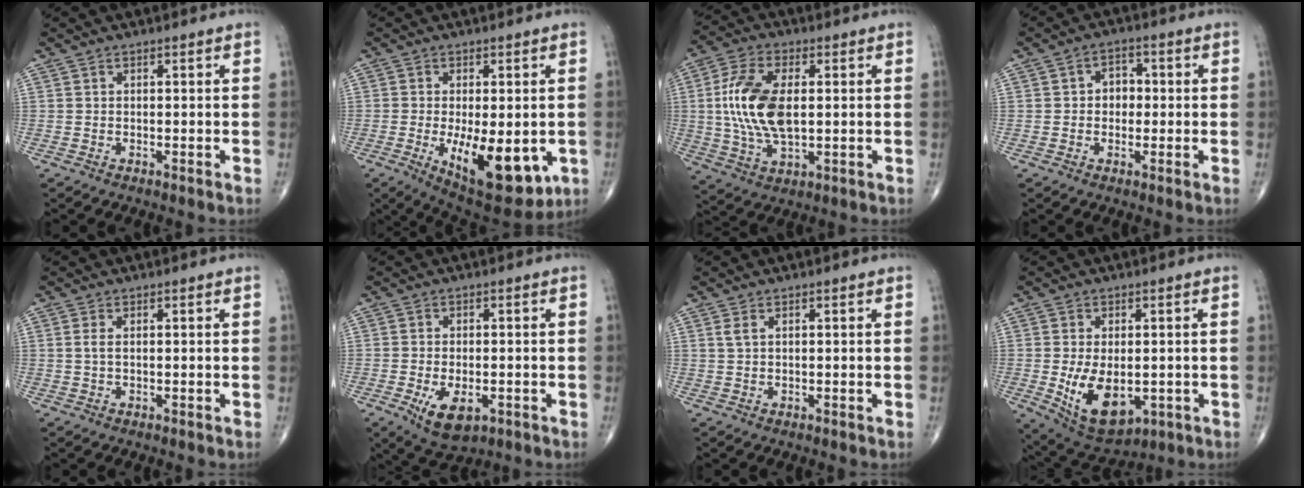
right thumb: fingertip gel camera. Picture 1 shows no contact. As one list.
[{"total": 15.8, "force": [-4.0, 7.0, 13.6], "torque": [-0.191, -0.023, -0.039]}, {"total": 14.3, "force": [1.2, 7.3, 12.2], "torque": [-0.252, 0.001, 0.023]}, {"total": 4.3, "force": [0.1, 3.4, 2.7], "torque": [-0.018, 0.013, -0.006]}, {"total": 1.4, "force": [0.3, 0.6, 1.3], "torque": [-0.033, 0.005, 0.009]}, {"total": 7.2, "force": [-2.5, 3.8, 5.6], "torque": [-0.090, -0.005, -0.031]}, {"total": 1.4, "force": [0.6, 0.5, 1.1], "torque": [-0.028, 0.009, 0.018]}, {"total": 11.7, "force": [-2.1, 6.7, 9.3], "torque": [-0.145, -0.014, -0.013]}]